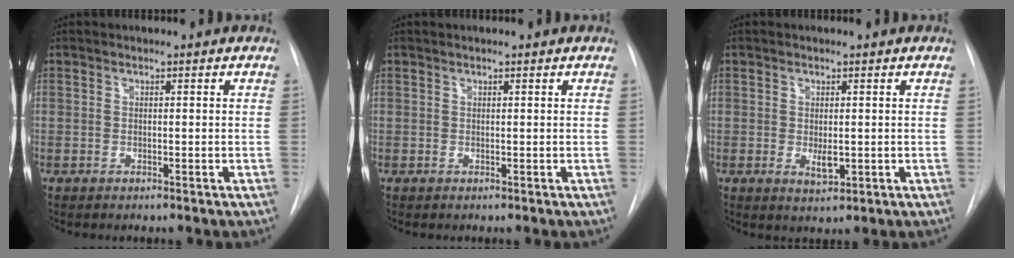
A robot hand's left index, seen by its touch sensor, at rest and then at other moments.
{"total": 0.6, "force": [0.5, 0.0, 0.3], "torque": [-0.006, 0.008, 0.009]}
{"total": 2.3, "force": [-0.2, 1.1, 2.1], "torque": [-0.036, -0.007, 0.003]}